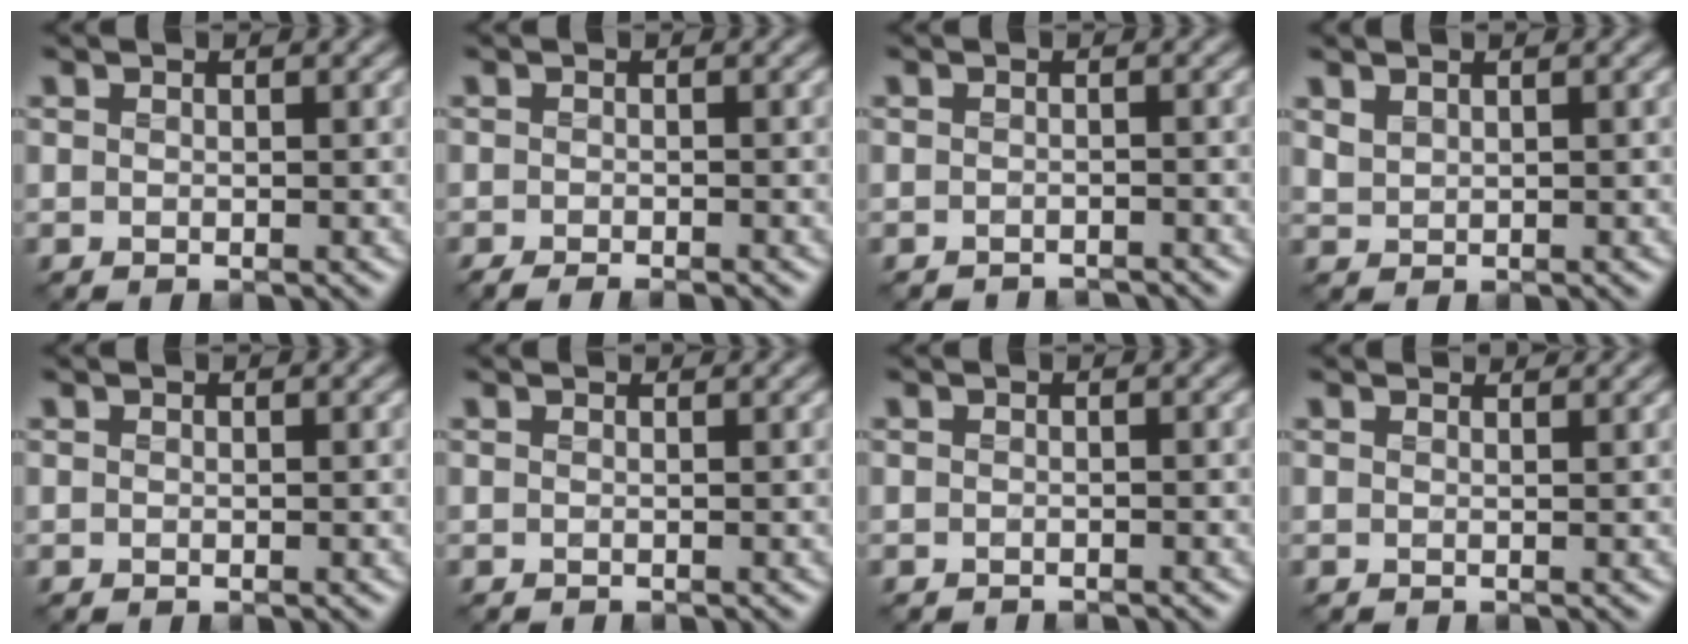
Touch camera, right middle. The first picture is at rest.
{"total": 1.5, "force": [-1.4, -0.1, 0.4], "torque": [-0.004, -0.008, -0.024]}
{"total": 2.5, "force": [-2.5, 0.0, -0.3], "torque": [0.010, -0.010, -0.038]}
{"total": 1.0, "force": [0.8, 0.4, 0.4], "torque": [-0.014, 0.000, 0.021]}
{"total": 0.0}
{"total": 0.8, "force": [0.8, 0.1, 0.0], "torque": [-0.009, -0.004, 0.005]}
{"total": 1.2, "force": [-1.2, -0.1, -0.3], "torque": [0.009, -0.011, -0.024]}
{"total": 1.9, "force": [1.9, 0.2, 0.3], "torque": [-0.016, 0.001, 0.017]}